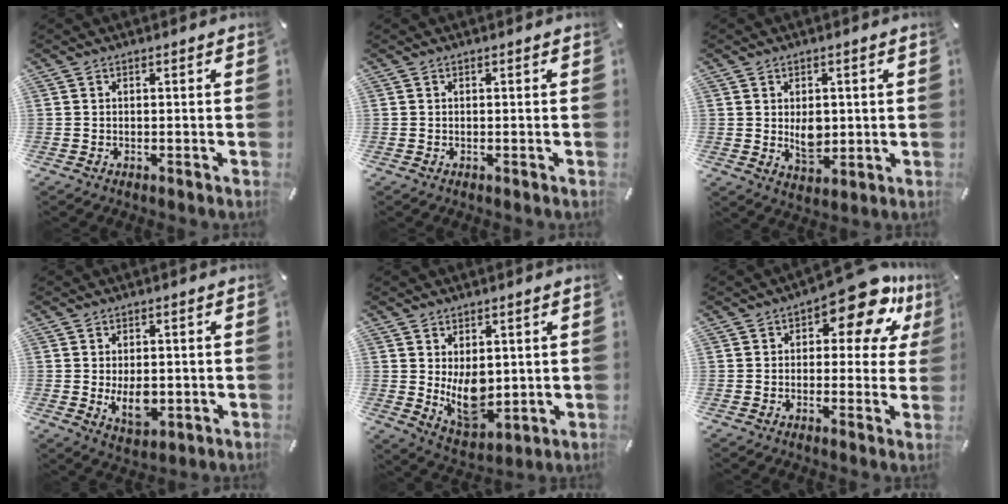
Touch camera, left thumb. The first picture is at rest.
{"total": 0.0}
{"total": 5.9, "force": [0.5, 4.5, 3.8], "torque": [-0.049, -0.008, 0.008]}
{"total": 6.7, "force": [-0.5, 4.3, 5.1], "torque": [-0.099, -0.008, -0.010]}
{"total": 10.9, "force": [1.2, 7.4, 7.8], "torque": [-0.114, -0.021, 0.029]}
{"total": 14.1, "force": [7.5, 6.3, 10.2], "torque": [-0.122, -0.042, 0.120]}